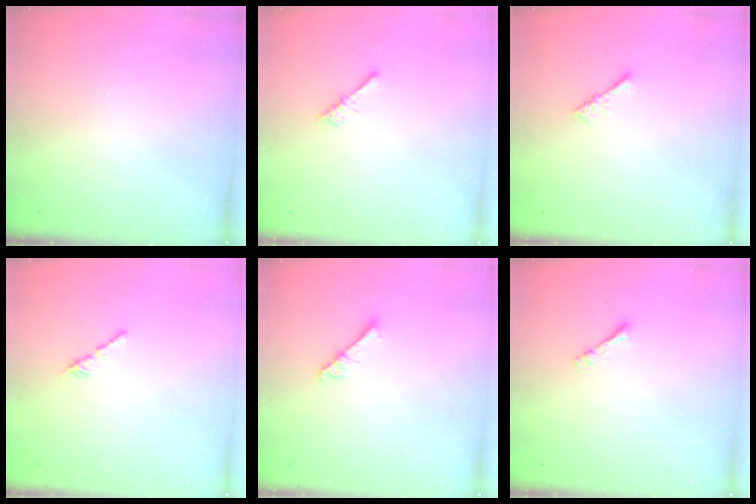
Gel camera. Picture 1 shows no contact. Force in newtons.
{"total": 2.9, "press": 2.9, "slide": 0.5}
{"total": 0.9, "press": 0.9, "slide": 0.3}
{"total": 1.3, "press": 1.2, "slide": 0.4}
{"total": 2.5, "press": 2.5, "slide": 0.3}
{"total": 1.1, "press": 1.1, "slide": 0.2}